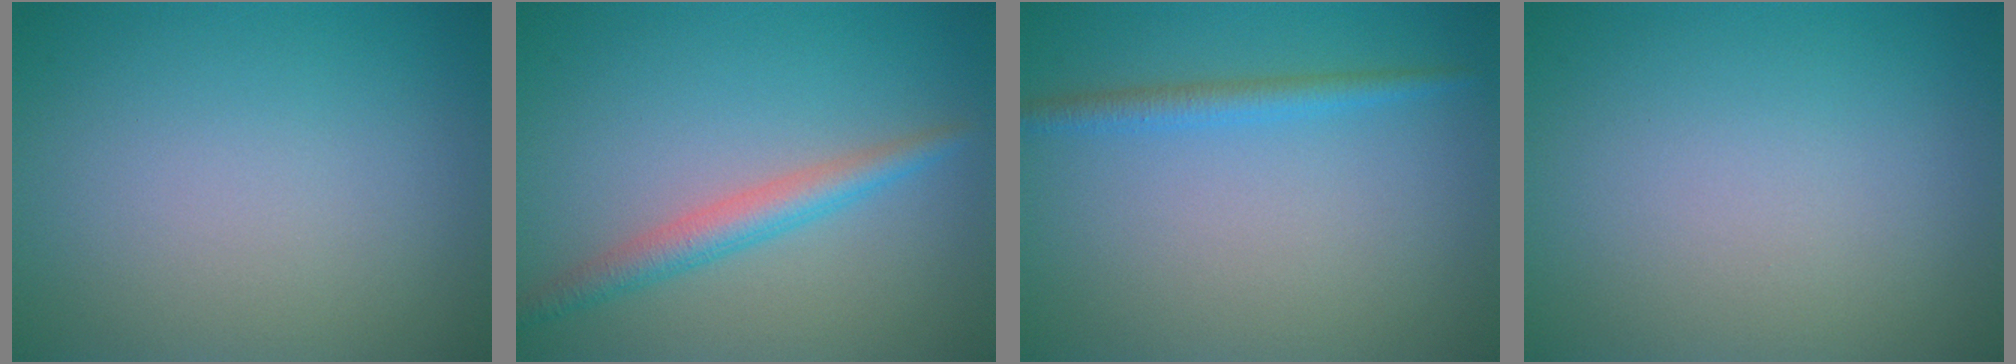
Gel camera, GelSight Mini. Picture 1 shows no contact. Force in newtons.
{"total": 2.8, "press": 2.8, "slide": 0.1}
{"total": 1.8, "press": 1.8, "slide": 0.1}
{"total": 0.0}